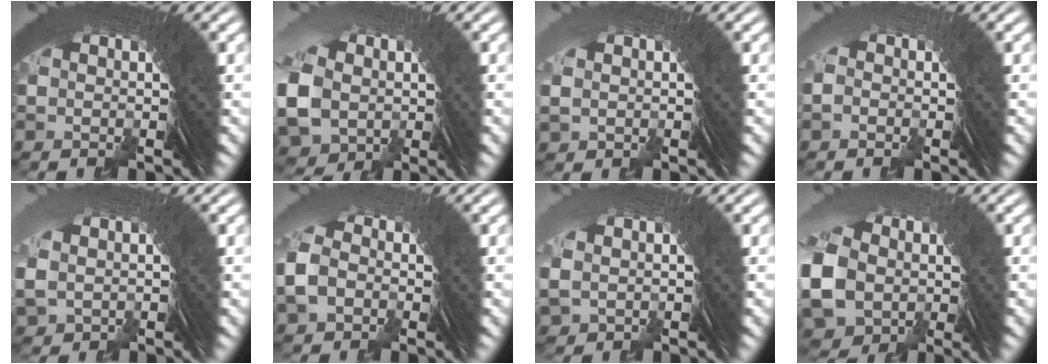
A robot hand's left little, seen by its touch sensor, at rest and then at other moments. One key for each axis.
{"total": 8.2, "fx": -2.4, "fy": 7.4, "fz": 2.8, "tx": -0.091, "ty": -0.037, "tz": -0.029}
{"total": 1.2, "fx": -0.5, "fy": -0.2, "fz": -1.1, "tx": 0.014, "ty": -0.004, "tz": 0.002}
{"total": 1.8, "fx": -1.2, "fy": -0.7, "fz": -1.2, "tx": 0.026, "ty": 0.002, "tz": -0.019}
{"total": 1.4, "fx": -1.0, "fy": 0.9, "fz": -0.5, "tx": -0.004, "ty": -0.015, "tz": -0.001}
{"total": 1.4, "fx": -0.8, "fy": 1.0, "fz": -0.4, "tx": 0.007, "ty": 0.008, "tz": -0.017}
{"total": 1.2, "fx": -0.7, "fy": 0.6, "fz": -0.7, "tx": 0.001, "ty": -0.013, "tz": 0.002}
{"total": 9.7, "fx": -2.8, "fy": 8.4, "fz": 3.9, "tx": -0.124, "ty": -0.054, "tz": -0.025}